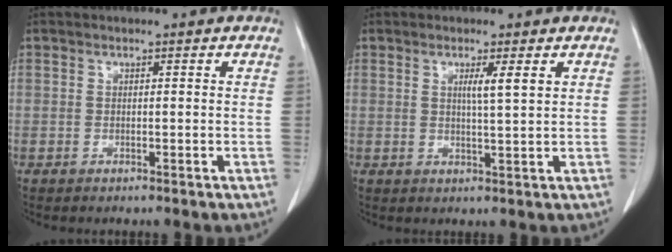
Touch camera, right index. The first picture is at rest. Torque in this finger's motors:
{"motor_torque": [0.05, 0.04, 0.05, 0.04]}